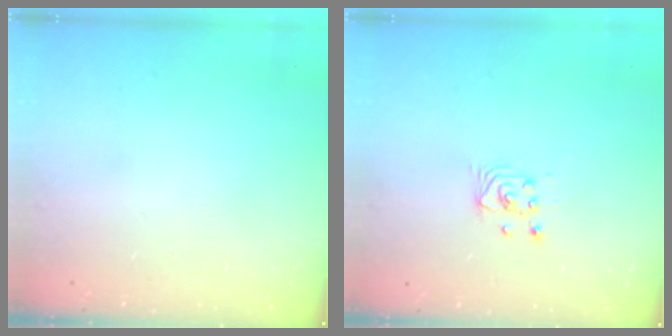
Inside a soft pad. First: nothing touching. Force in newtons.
{"total": 2.2, "press": 2.2, "slide": 0.2}